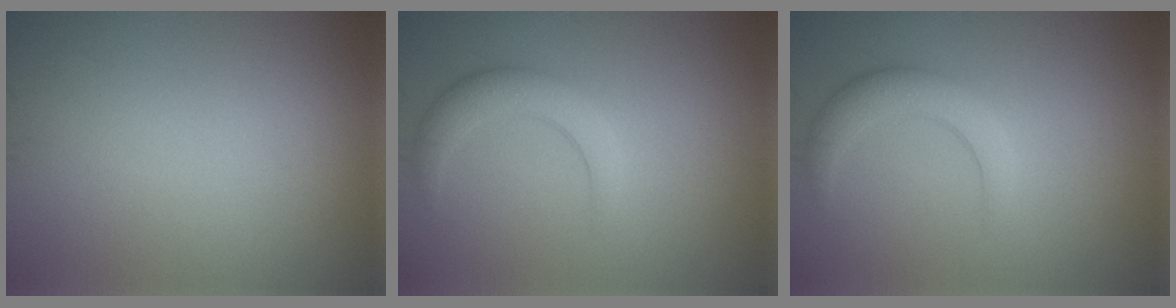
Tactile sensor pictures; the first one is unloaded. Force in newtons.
{"total": 2.9, "press": 2.9, "slide": 0.2}
{"total": 2.9, "press": 2.9, "slide": 0.2}